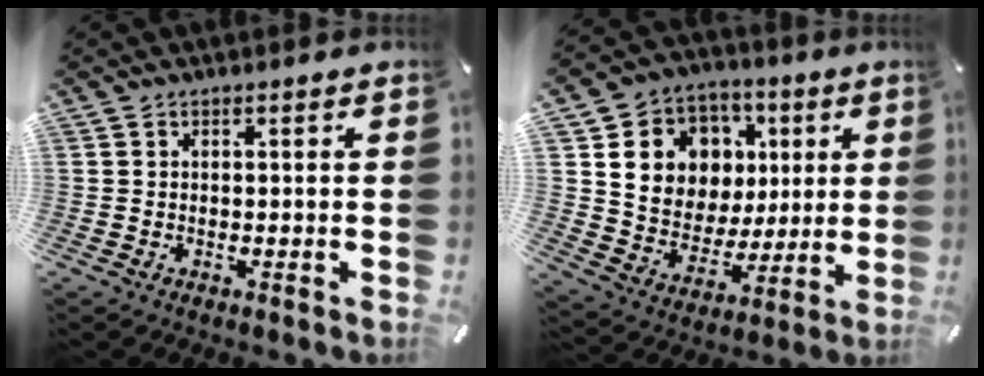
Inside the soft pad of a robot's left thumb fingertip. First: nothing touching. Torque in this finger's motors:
{"motor_torque": [2.53, 2.48, 0.38, -0.25, 0.37]}